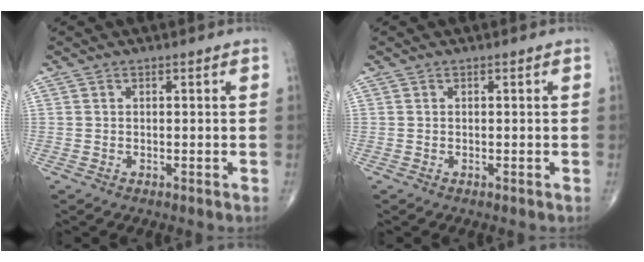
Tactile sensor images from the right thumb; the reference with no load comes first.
{"total": 0.0}